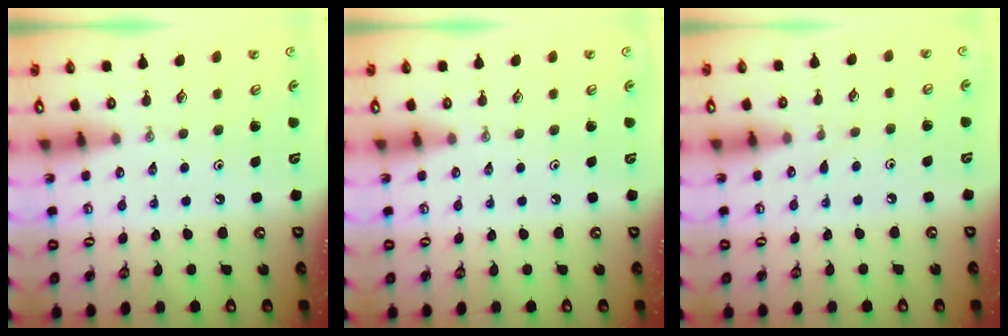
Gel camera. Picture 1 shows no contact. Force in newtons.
{"total": 0.0}
{"total": 2.3, "press": 2.2, "slide": 0.4}